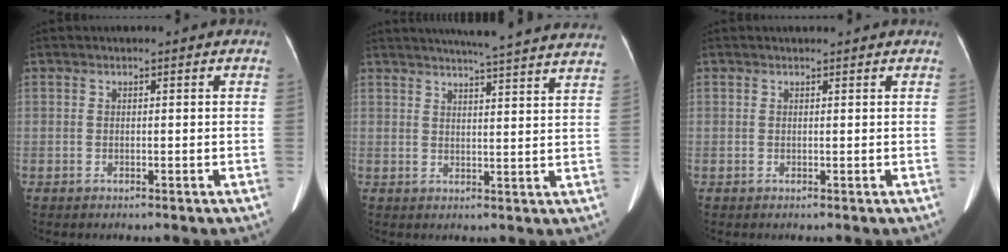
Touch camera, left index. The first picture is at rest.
{"total": 21.3, "force": [19.8, 0.1, 8.0], "torque": [-0.115, -0.027, 0.233]}
{"total": 1.9, "force": [1.8, 0.1, 0.4], "torque": [-0.010, 0.010, 0.022]}